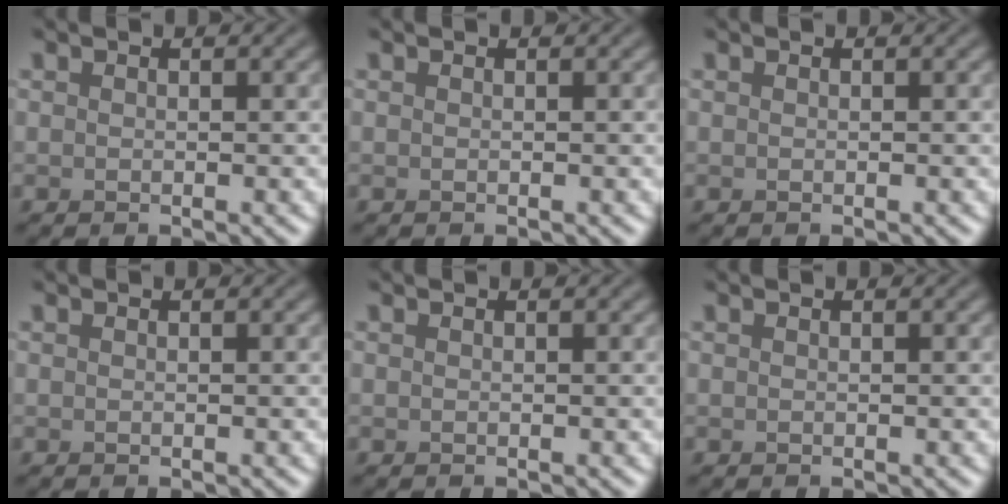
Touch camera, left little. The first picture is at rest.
{"total": 0.0}
{"total": 0.0}
{"total": 0.0}
{"total": 0.0}
{"total": 0.0}